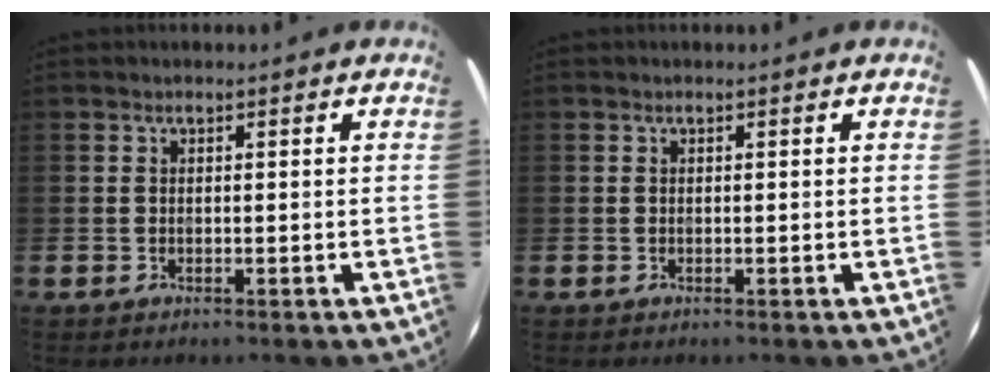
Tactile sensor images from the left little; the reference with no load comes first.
{"total": 0.0}